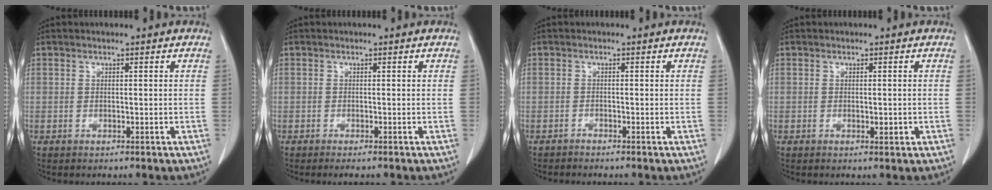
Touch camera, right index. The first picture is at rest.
{"total": 1.6, "force": [-1.3, 0.1, 0.9], "torque": [-0.009, -0.003, -0.017]}
{"total": 0.8, "force": [-0.7, -0.1, -0.1], "torque": [0.002, -0.002, -0.016]}
{"total": 1.3, "force": [-0.3, 0.5, 1.2], "torque": [-0.018, -0.002, -0.002]}